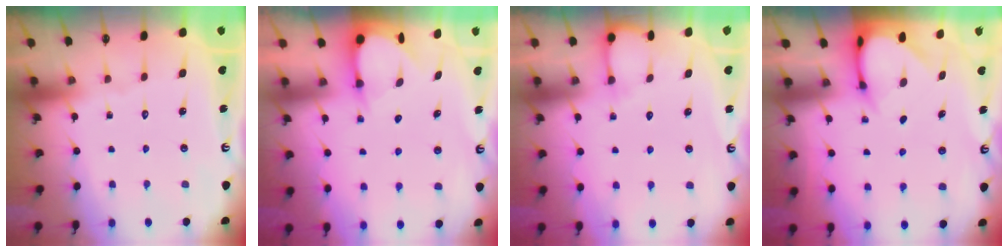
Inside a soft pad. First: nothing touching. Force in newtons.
{"total": 3.6, "press": 3.6, "slide": 0.3}
{"total": 3.3, "press": 3.3, "slide": 0.4}
{"total": 3.4, "press": 3.4, "slide": 0.3}